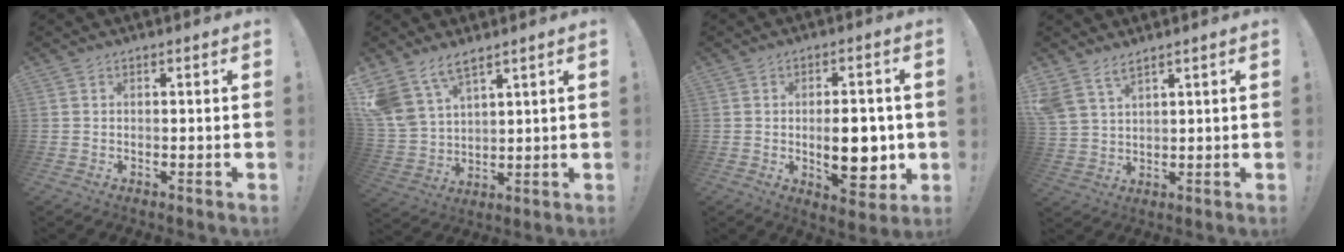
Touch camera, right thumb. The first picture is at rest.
{"total": 10.8, "force": [7.9, 5.4, 5.1], "torque": [-0.120, -0.044, 0.158]}
{"total": 13.2, "force": [-1.3, 6.5, 11.4], "torque": [-0.149, -0.002, -0.019]}
{"total": 5.8, "force": [4.6, 2.4, 2.7], "torque": [-0.061, -0.019, 0.092]}